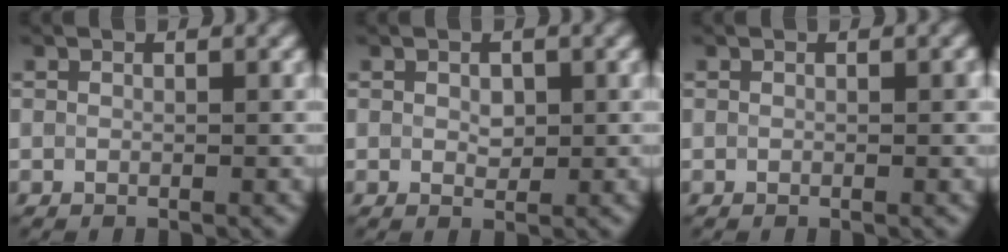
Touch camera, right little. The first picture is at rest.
{"total": 1.1, "force": [0.3, 0.8, 0.8], "torque": [-0.016, -0.001, 0.005]}
{"total": 0.5, "force": [0.0, 0.2, 0.5], "torque": [-0.005, 0.000, 0.002]}